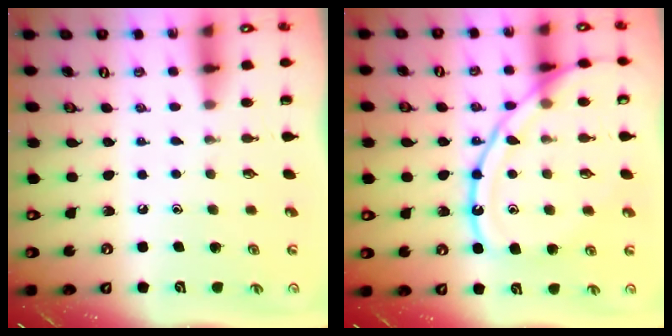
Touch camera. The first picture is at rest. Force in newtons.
{"total": 17.4, "press": 17.3, "slide": 1.7}